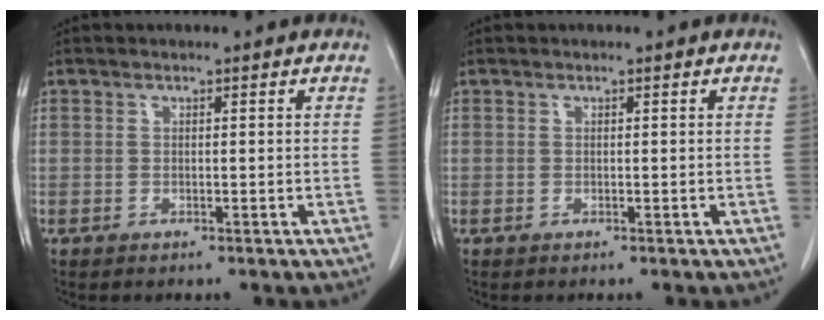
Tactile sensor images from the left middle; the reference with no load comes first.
{"total": 0.0}